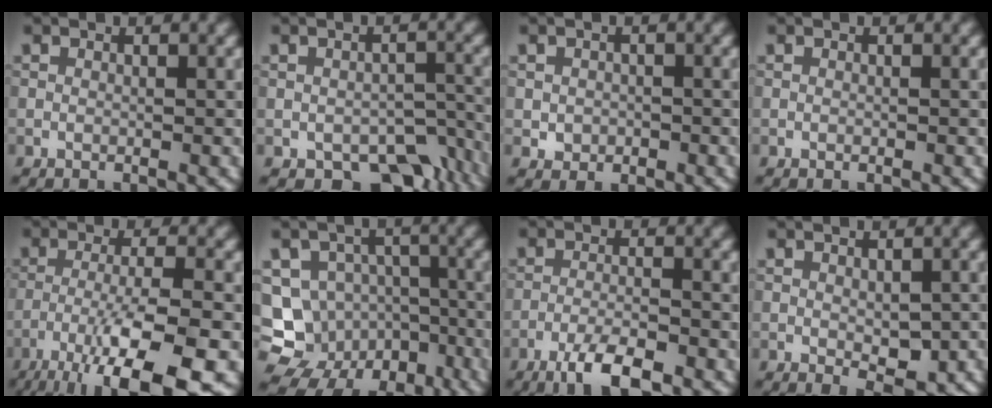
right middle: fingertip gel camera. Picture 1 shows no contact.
{"total": 6.6, "force": [-3.7, 3.9, 3.8], "torque": [-0.034, -0.021, -0.047]}
{"total": 1.6, "force": [-0.3, 1.4, 0.6], "torque": [-0.007, -0.004, -0.008]}
{"total": 0.0}
{"total": 11.6, "force": [-7.1, 2.6, 8.8], "torque": [-0.151, -0.007, -0.118]}
{"total": 15.0, "force": [-7.2, 12.5, 4.3], "torque": [-0.087, -0.024, -0.092]}
{"total": 4.9, "force": [-3.4, 1.1, 3.4], "torque": [-0.068, -0.002, -0.064]}
{"total": 3.3, "force": [-0.7, 1.7, 2.8], "torque": [-0.041, -0.011, -0.004]}